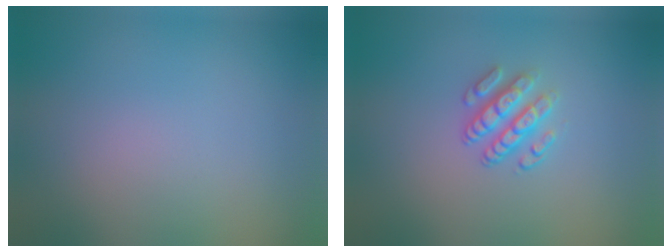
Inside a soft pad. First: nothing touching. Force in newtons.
{"total": 2.9, "press": 2.4, "slide": 1.6}